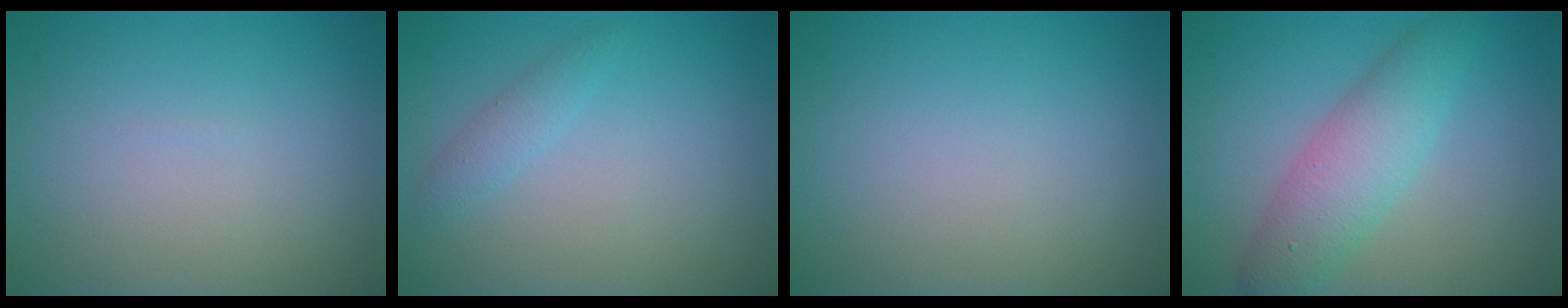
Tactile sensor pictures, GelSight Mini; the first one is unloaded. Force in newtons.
{"total": 1.5, "press": 1.4, "slide": 0.1}
{"total": 0.0}
{"total": 4.8, "press": 4.8, "slide": 0.1}